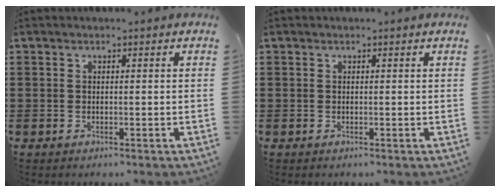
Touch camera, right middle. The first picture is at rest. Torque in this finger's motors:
{"motor_torque": [0.19, -0.19, -0.02, 0.00]}